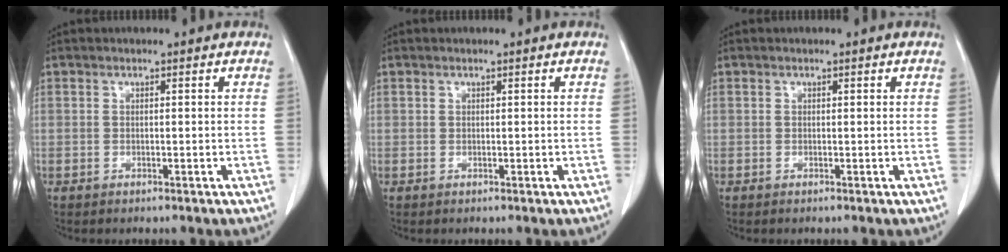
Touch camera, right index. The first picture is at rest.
{"total": 0.0}
{"total": 0.0}